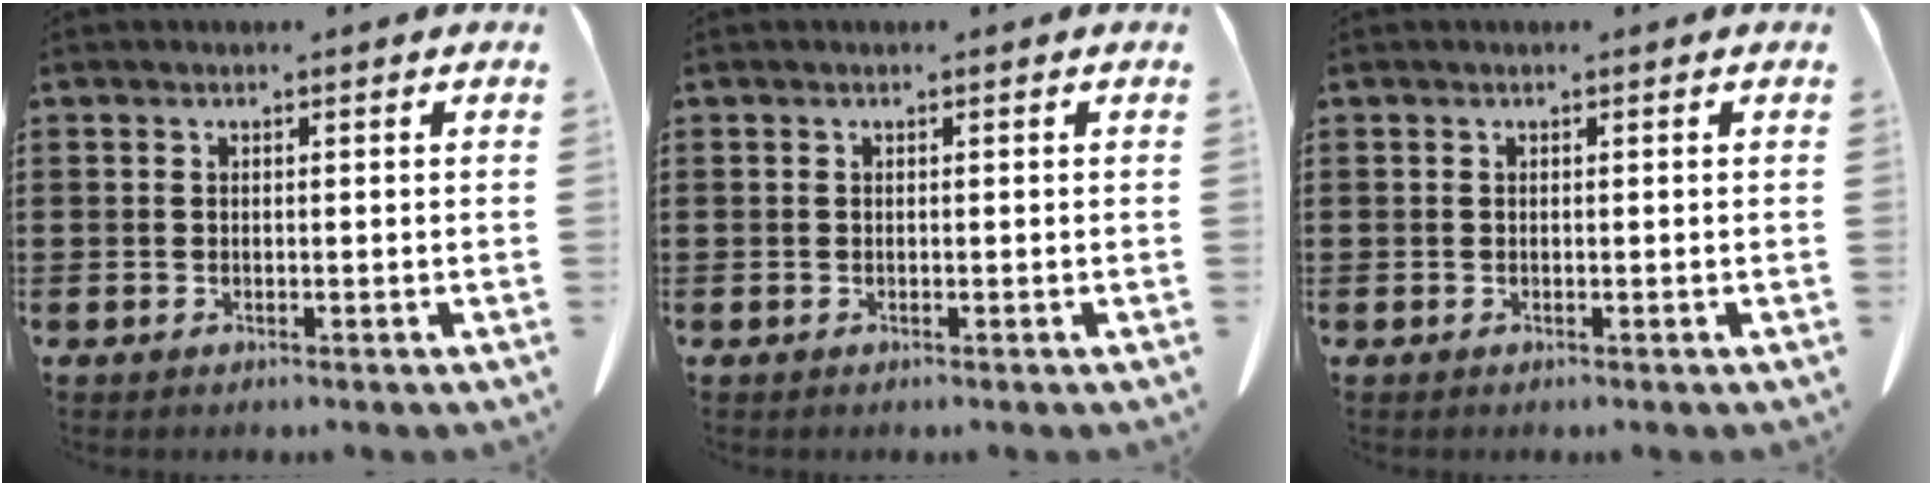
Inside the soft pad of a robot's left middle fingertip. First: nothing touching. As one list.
[{"total": 0.0}, {"total": 0.0}]